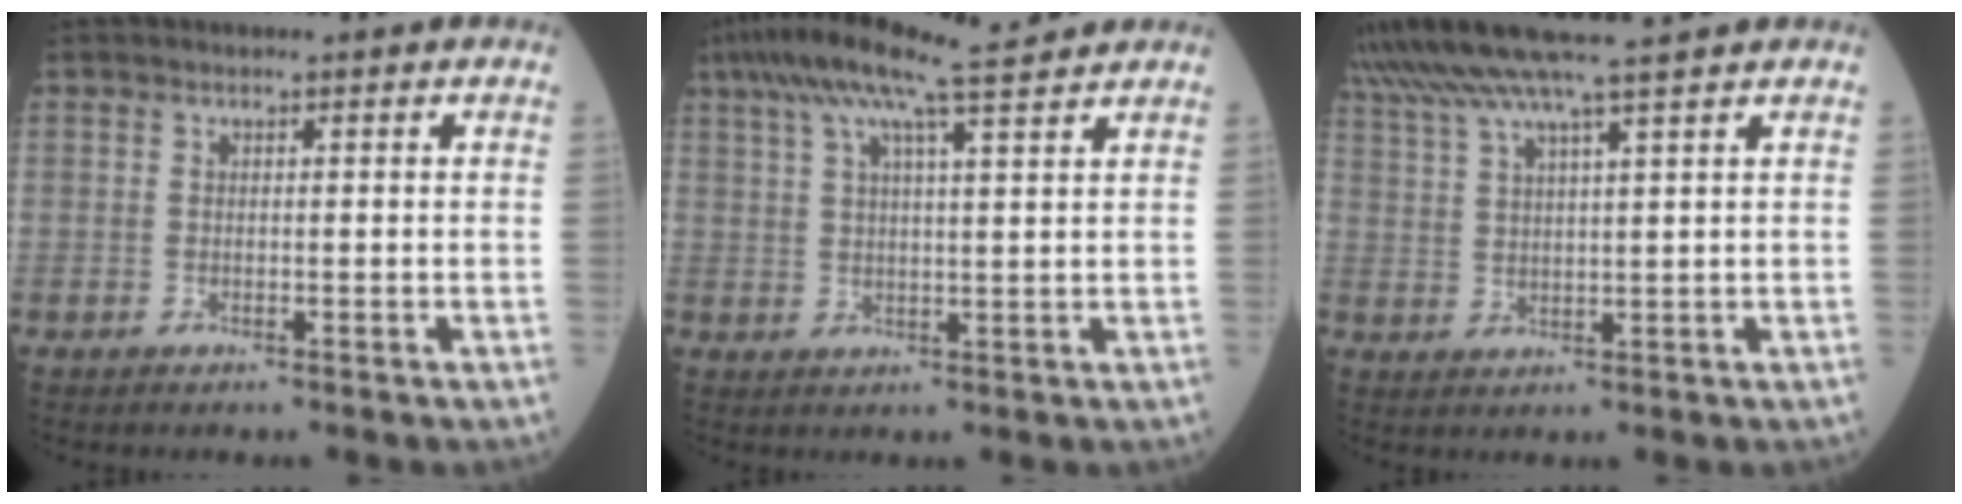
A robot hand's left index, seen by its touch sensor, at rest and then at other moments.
{"total": 11.1, "force": [8.8, -0.2, 6.8], "torque": [-0.124, 0.034, 0.135]}
{"total": 13.1, "force": [11.1, -1.3, 6.9], "torque": [-0.128, 0.024, 0.185]}